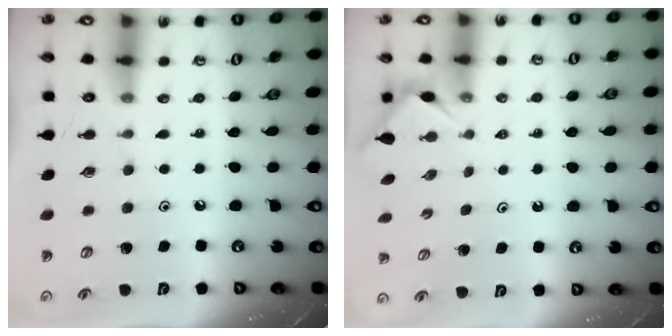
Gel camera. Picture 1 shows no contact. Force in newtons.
{"total": 2.5, "press": 2.4, "slide": 0.5}